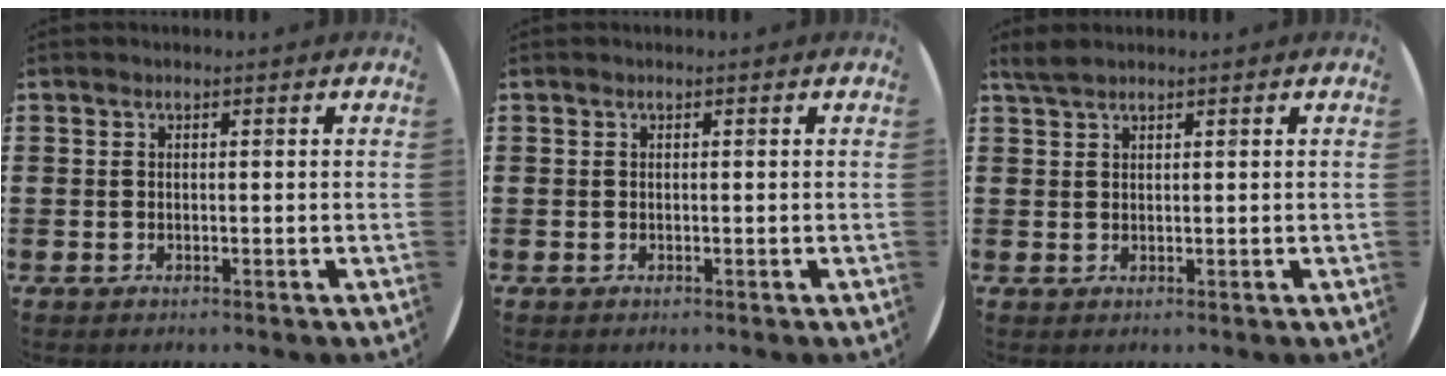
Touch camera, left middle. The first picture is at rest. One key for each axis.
{"total": 0.0}
{"total": 1.8, "fx": 1.6, "fy": 0.3, "fz": 0.8, "tx": -0.018, "ty": 0.003, "tz": 0.030}